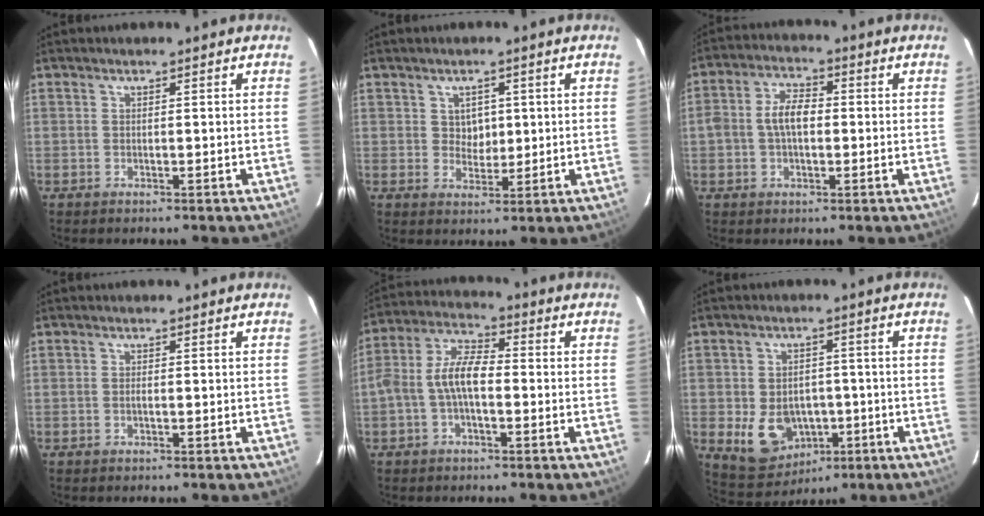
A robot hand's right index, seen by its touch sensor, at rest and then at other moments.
{"total": 3.5, "force": [0.8, 3.1, 1.5], "torque": [-0.021, 0.007, 0.014]}
{"total": 6.3, "force": [-0.4, 3.8, 5.0], "torque": [-0.097, 0.017, -0.005]}
{"total": 0.6, "force": [-0.2, 0.2, 0.5], "torque": [-0.009, 0.002, -0.004]}
{"total": 7.5, "force": [-1.7, 3.5, 6.4], "torque": [-0.141, 0.022, -0.036]}
{"total": 10.0, "force": [-3.1, 7.8, 5.4], "torque": [-0.127, -0.006, -0.028]}